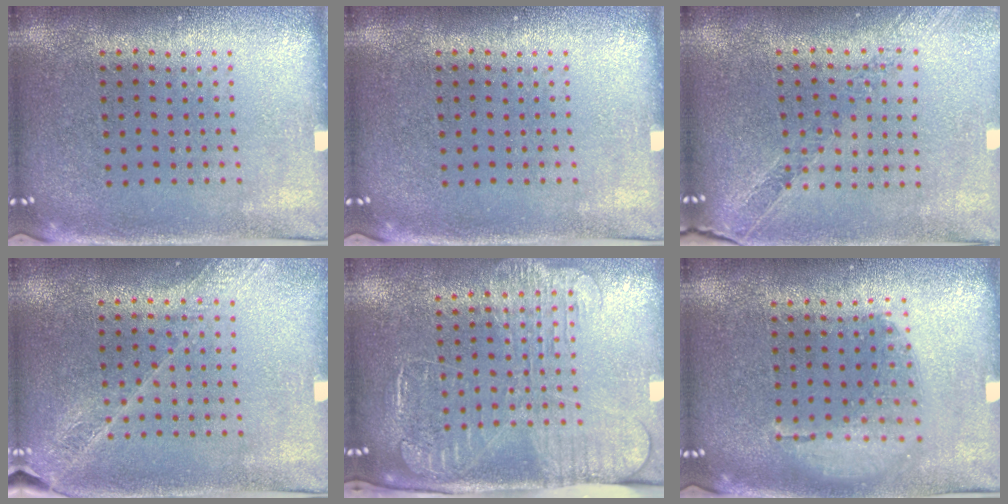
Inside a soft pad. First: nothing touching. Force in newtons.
{"total": 0.0}
{"total": 0.6, "press": 0.6, "slide": 0.1}
{"total": 1.6, "press": 1.5, "slide": 0.4}
{"total": 2.5, "press": 1.9, "slide": 1.5}
{"total": 1.3, "press": 1.1, "slide": 0.6}